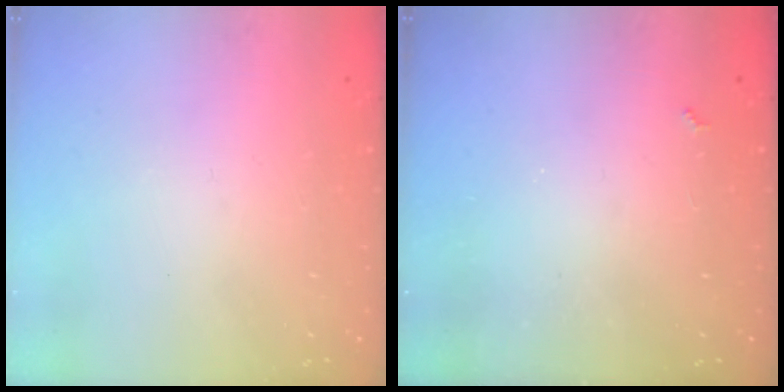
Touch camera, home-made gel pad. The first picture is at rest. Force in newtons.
{"total": 2.3, "press": 2.3, "slide": 0.4}